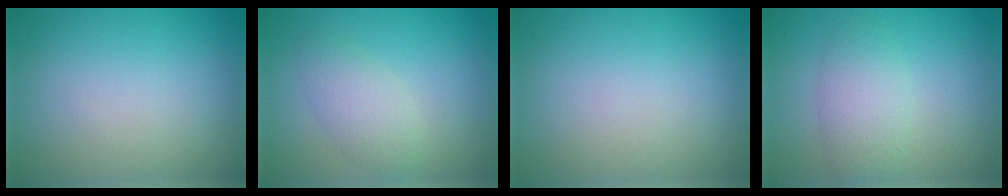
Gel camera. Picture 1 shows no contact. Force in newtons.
{"total": 2.7, "press": 2.7, "slide": 0.1}
{"total": 0.0}
{"total": 3.1, "press": 3.1, "slide": 0.0}